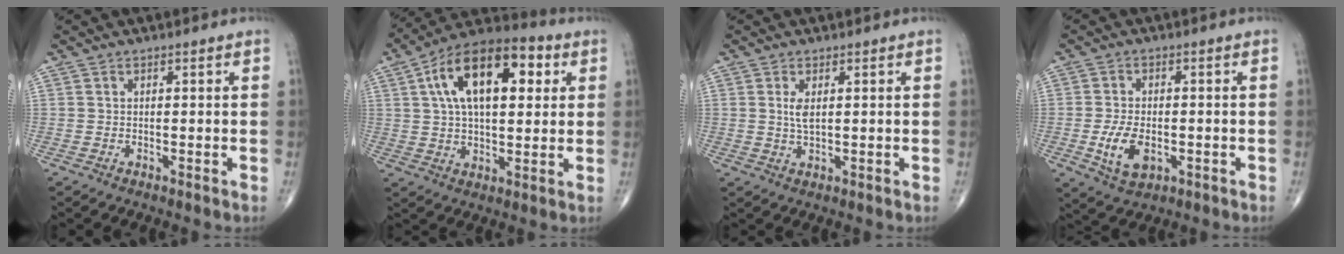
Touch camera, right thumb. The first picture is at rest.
{"total": 19.2, "force": [5.6, 9.8, 15.6], "torque": [-0.235, 0.015, 0.081]}
{"total": 2.7, "force": [0.7, 1.1, 2.4], "torque": [-0.049, -0.005, 0.017]}
{"total": 7.2, "force": [-1.9, 4.1, 5.6], "torque": [-0.102, -0.001, -0.026]}